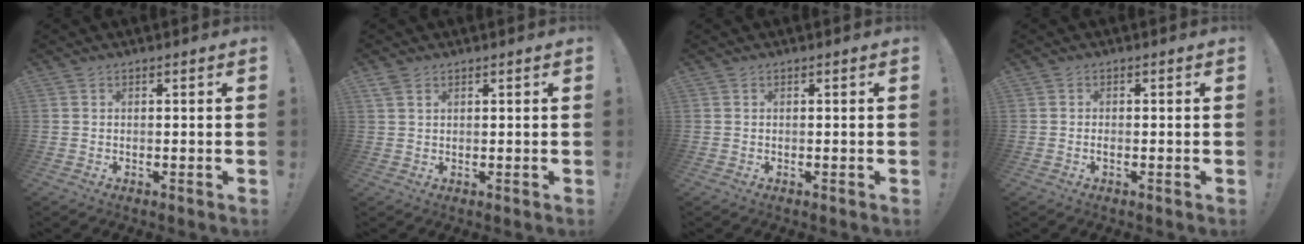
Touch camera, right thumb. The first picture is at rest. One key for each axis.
{"total": 1.6, "fx": 1.0, "fy": 0.8, "fz": 0.9, "tx": -0.026, "ty": 0.003, "tz": 0.021}
{"total": 0.0}
{"total": 0.9, "fx": -0.6, "fy": 0.2, "fz": 0.6, "tx": -0.012, "ty": 0.002, "tz": -0.011}